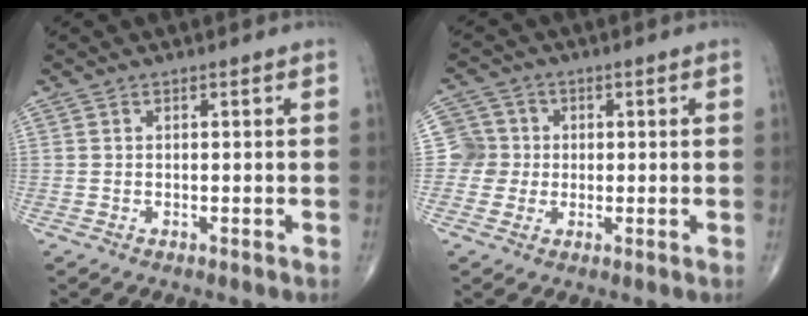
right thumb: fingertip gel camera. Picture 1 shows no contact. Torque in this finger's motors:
{"motor_torque": [0.18, 0.40, 0.14, 0.06, 0.00]}